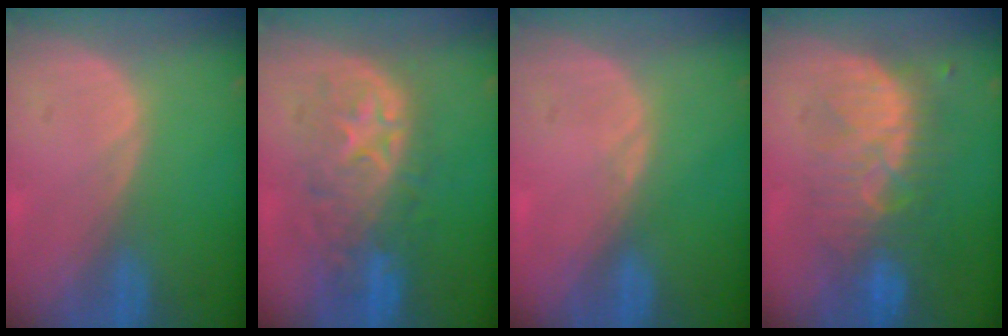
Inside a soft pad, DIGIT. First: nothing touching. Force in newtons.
{"total": 9.5, "press": 9.0, "slide": 3.1}
{"total": 0.5, "press": 0.5, "slide": 0.2}
{"total": 8.5, "press": 8.4, "slide": 1.3}